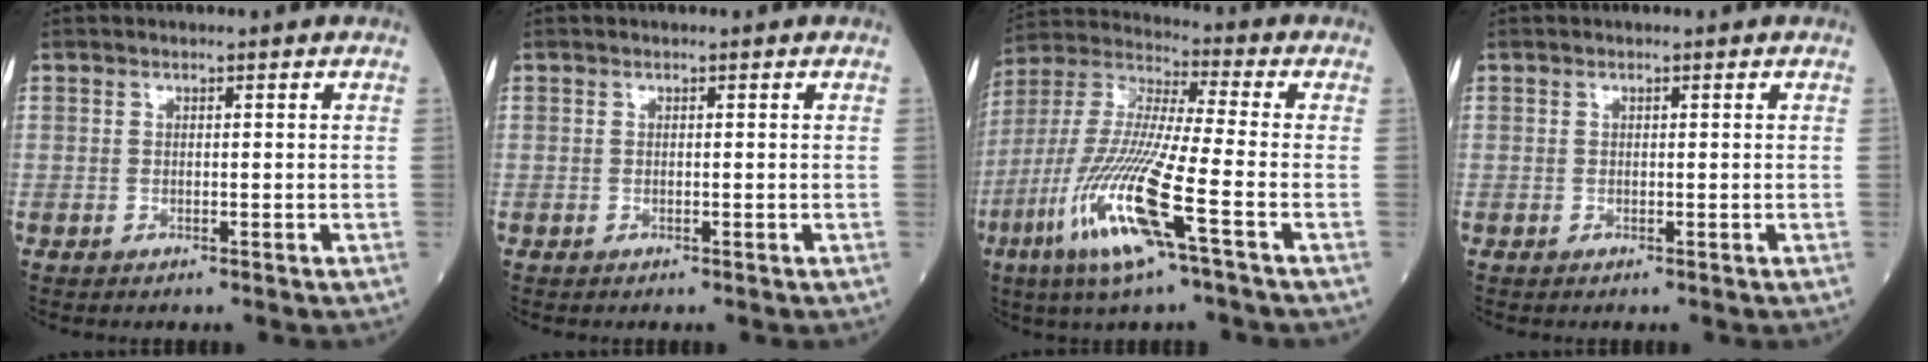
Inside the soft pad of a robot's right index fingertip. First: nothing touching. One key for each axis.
{"total": 0.0}
{"total": 16.6, "fx": -7.1, "fy": 0.6, "fz": 15.0, "tx": -0.324, "ty": -0.025, "tz": -0.139}
{"total": 0.0}